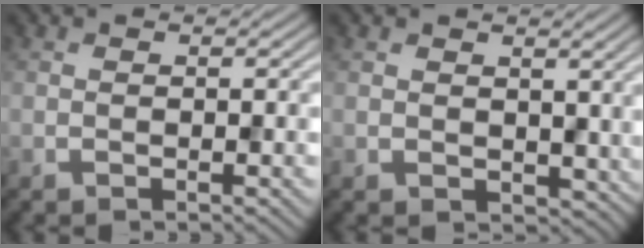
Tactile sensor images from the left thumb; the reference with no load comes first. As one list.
[{"total": 3.2, "force": [0.9, 2.4, 1.9], "torque": [-0.043, -0.010, 0.021]}]